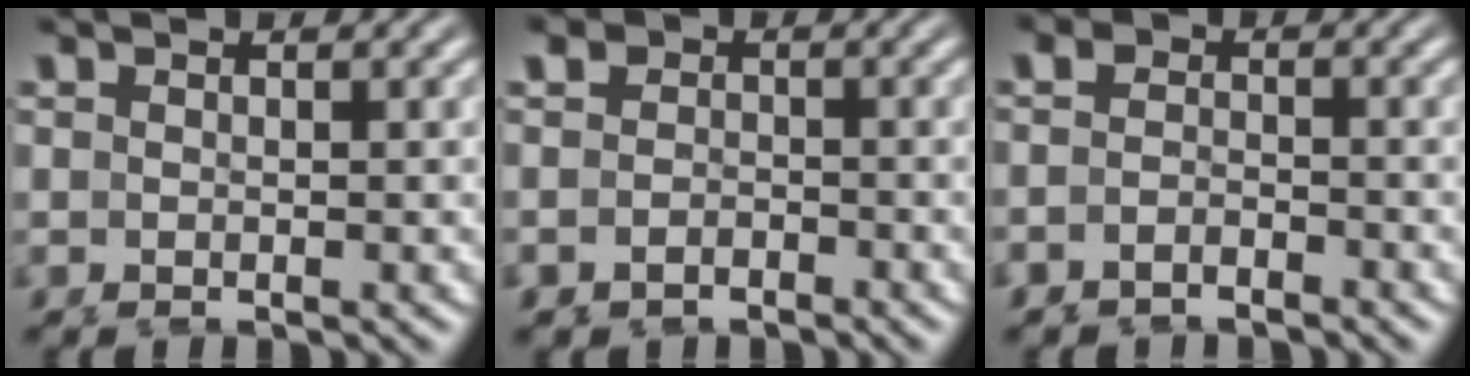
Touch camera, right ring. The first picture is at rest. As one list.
[{"total": 3.6, "force": [-1.9, 2.9, 0.7], "torque": [-0.030, -0.021, -0.033]}, {"total": 2.8, "force": [-2.5, 1.3, 0.3], "torque": [-0.015, -0.021, -0.044]}]